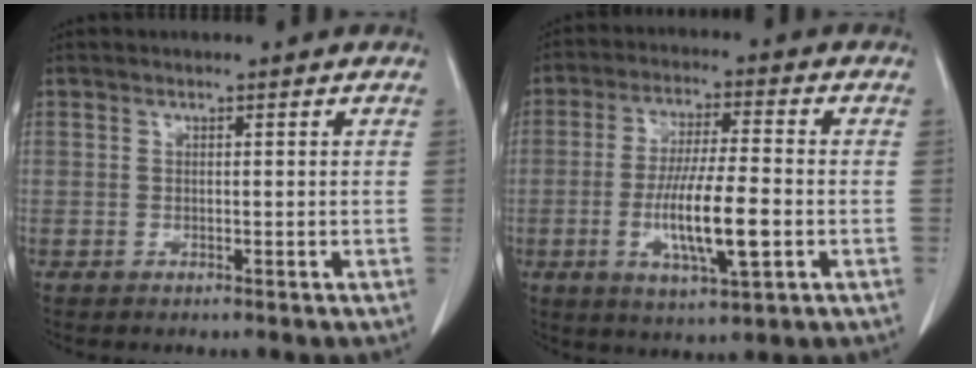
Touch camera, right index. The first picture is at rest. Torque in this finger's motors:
{"motor_torque": [1.78, -0.37, 0.96, 0.21]}